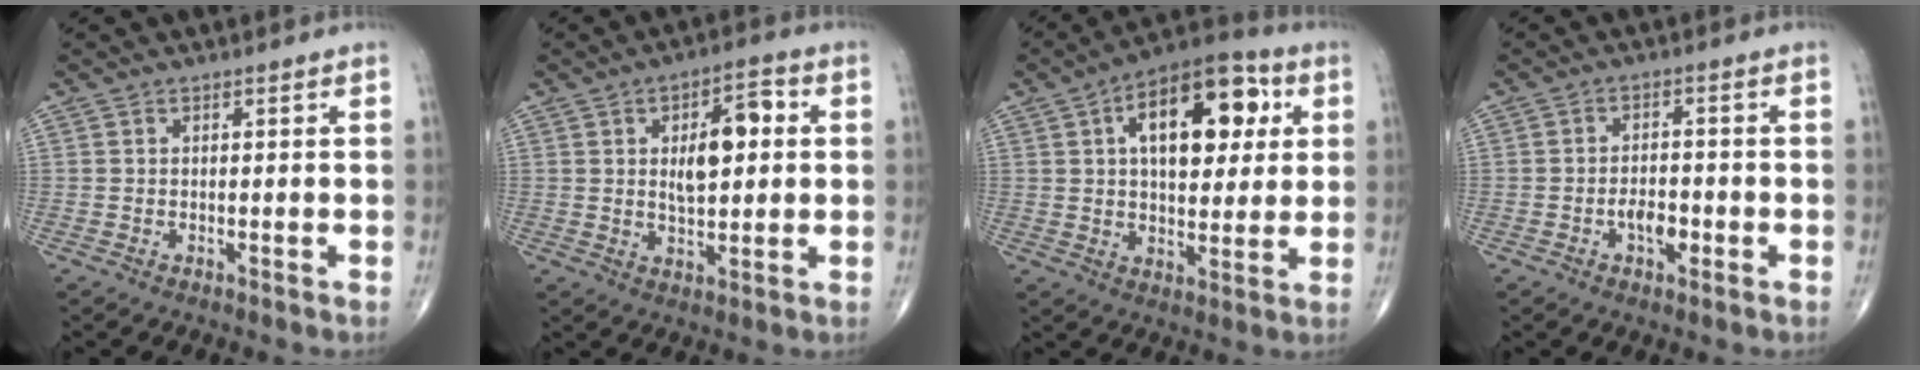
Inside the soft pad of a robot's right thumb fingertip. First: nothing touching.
{"total": 9.9, "force": [1.7, 4.7, 8.6], "torque": [-0.105, 0.007, 0.025]}
{"total": 18.6, "force": [5.3, 9.7, 15.0], "torque": [-0.177, 0.010, 0.071]}
{"total": 4.3, "force": [-1.5, 2.3, 3.3], "torque": [-0.044, 0.012, -0.025]}